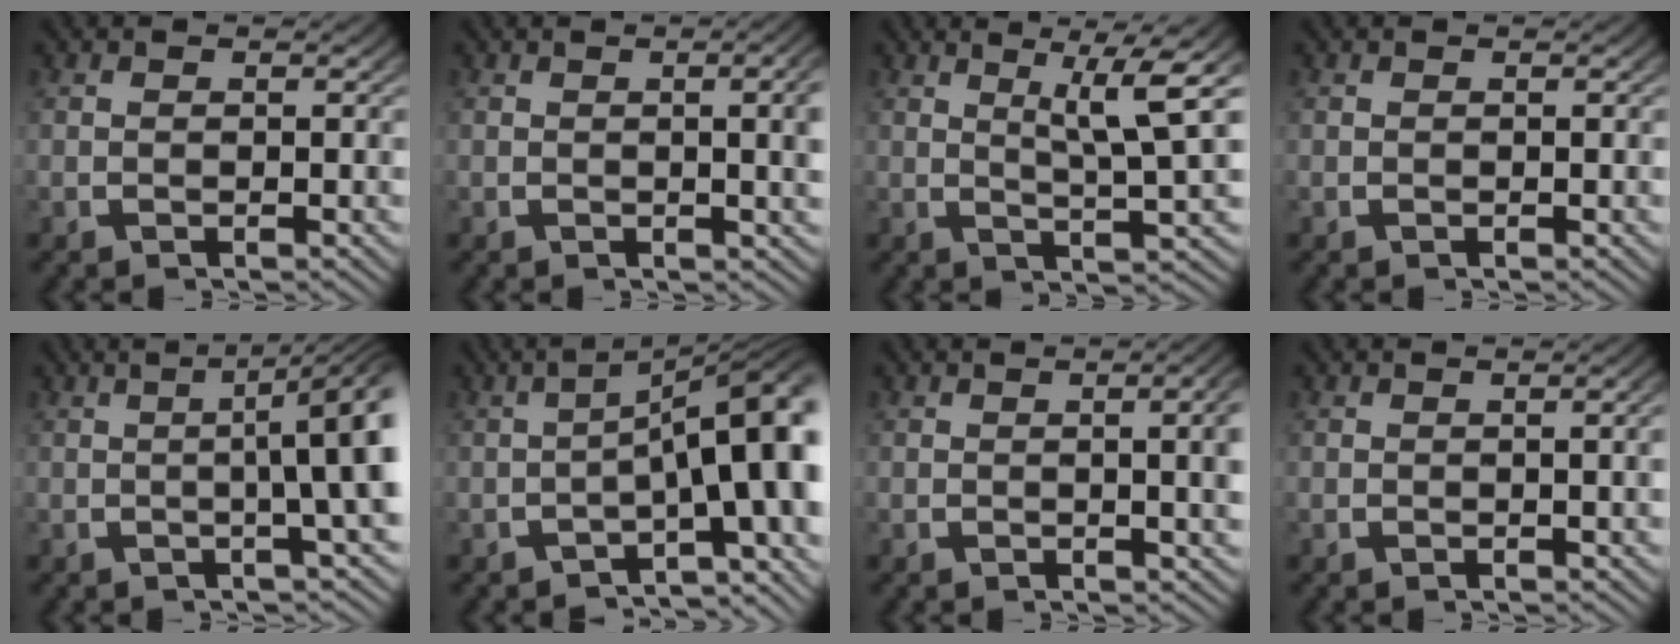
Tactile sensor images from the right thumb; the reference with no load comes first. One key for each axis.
{"total": 3.4, "fx": 0.3, "fy": 0.9, "fz": 3.3, "tx": -0.032, "ty": 0.003, "tz": 0.003}
{"total": 5.9, "fx": 1.9, "fy": 1.7, "fz": 5.3, "tx": -0.067, "ty": 0.002, "tz": 0.028}
{"total": 0.0}
{"total": 7.8, "fx": 0.7, "fy": 2.4, "fz": 7.3, "tx": -0.091, "ty": 0.010, "tz": 0.008}
{"total": 11.1, "fx": -1.8, "fy": 5.3, "fz": 9.6, "tx": -0.123, "ty": -0.009, "tz": -0.023}
{"total": 4.1, "fx": 0.4, "fy": 1.3, "fz": 3.8, "tx": -0.036, "ty": 0.007, "tz": 0.002}
{"total": 1.1, "fx": -0.2, "fy": 0.1, "fz": 1.1, "tx": -0.014, "ty": 0.004, "tz": -0.001}